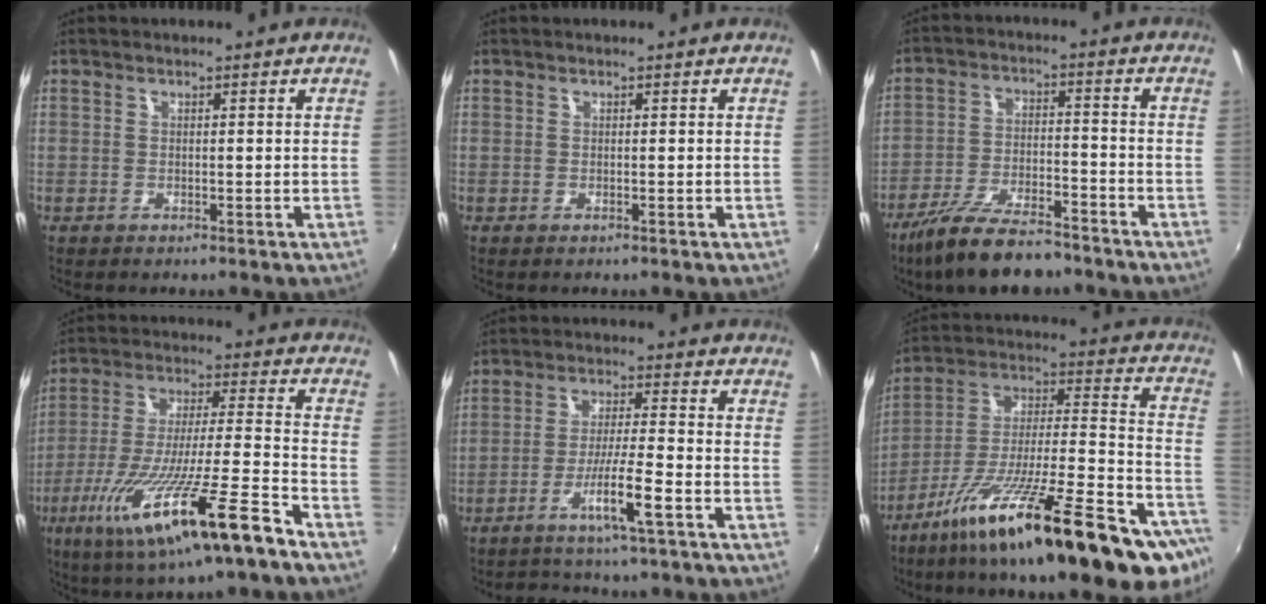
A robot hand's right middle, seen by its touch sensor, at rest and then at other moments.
{"total": 0.0}
{"total": 13.4, "force": [-10.7, 3.7, 7.2], "torque": [-0.156, -0.021, -0.186]}
{"total": 20.4, "force": [-12.2, 0.8, 16.3], "torque": [-0.302, -0.054, -0.206]}
{"total": 6.1, "force": [-3.8, -0.2, 4.7], "torque": [-0.095, 0.002, -0.068]}
{"total": 29.0, "force": [-18.5, 4.0, 22.0], "torque": [-0.315, -0.039, -0.292]}